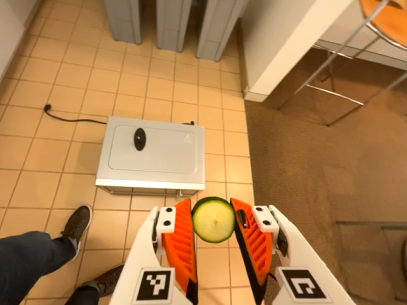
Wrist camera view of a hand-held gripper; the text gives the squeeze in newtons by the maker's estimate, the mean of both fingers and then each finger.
{"total": 7.1, "left": 6.5, "right": 7.7}